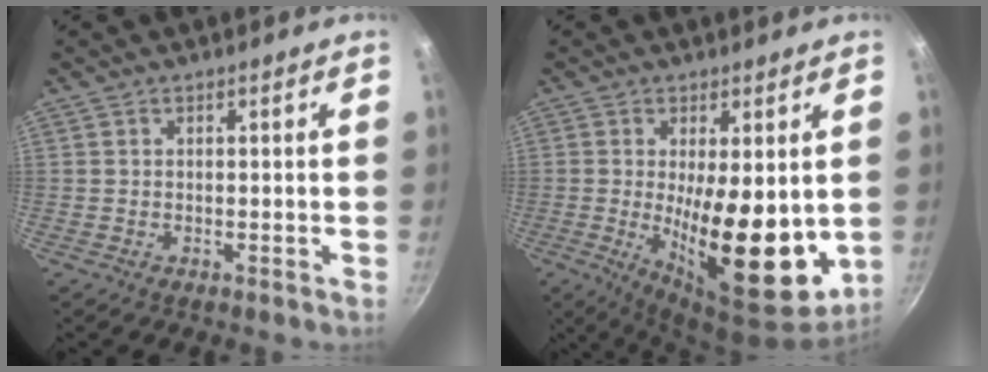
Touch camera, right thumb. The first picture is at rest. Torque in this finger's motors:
{"motor_torque": [0.38, 3.46, 1.88, 0.10, 0.30]}